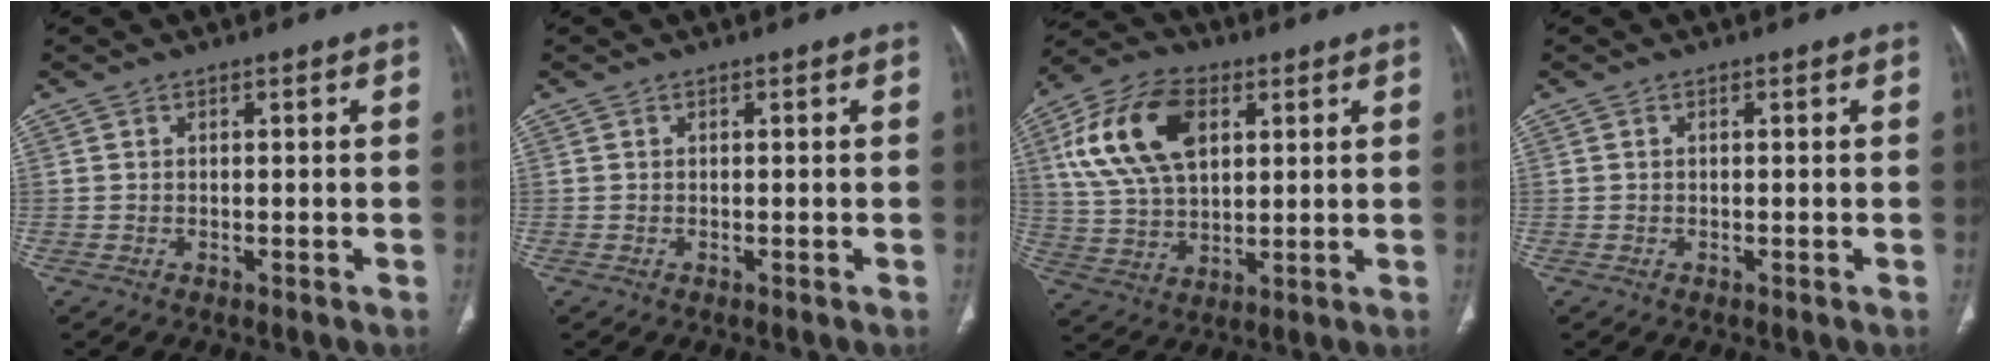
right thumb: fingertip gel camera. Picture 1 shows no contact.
{"total": 0.0}
{"total": 17.6, "force": [5.7, 10.6, 12.8], "torque": [-0.231, 0.001, 0.107]}
{"total": 0.0}